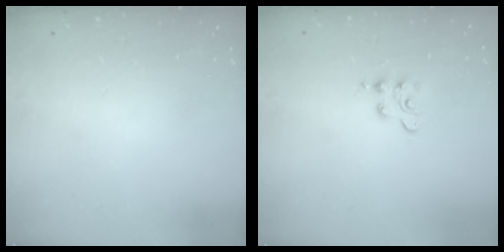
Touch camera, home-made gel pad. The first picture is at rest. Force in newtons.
{"total": 4.3, "press": 4.2, "slide": 0.6}